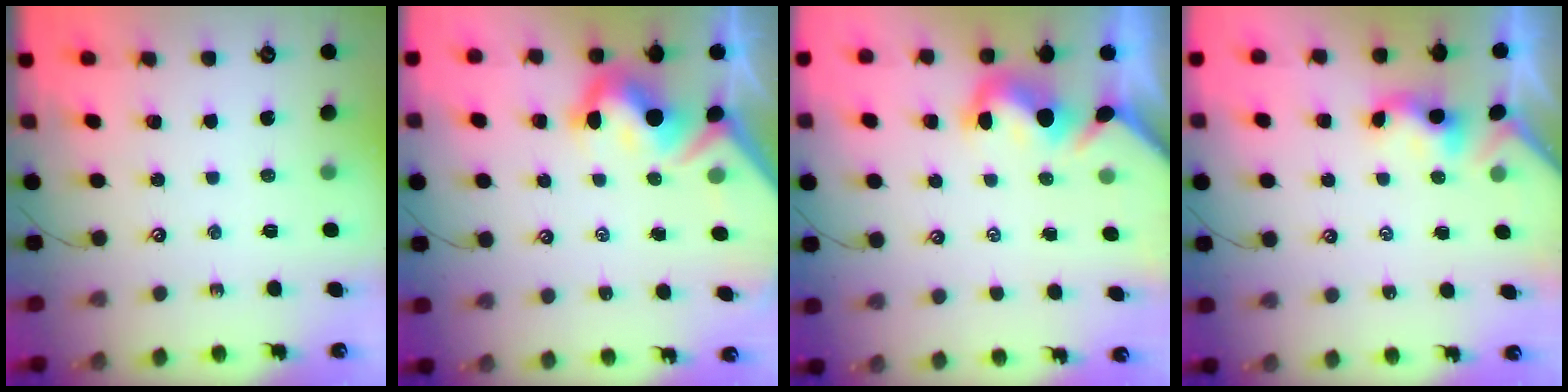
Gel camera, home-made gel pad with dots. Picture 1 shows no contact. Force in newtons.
{"total": 9.5, "press": 9.4, "slide": 1.6}
{"total": 1.5, "press": 1.2, "slide": 0.9}
{"total": 0.9, "press": 0.9, "slide": 0.3}